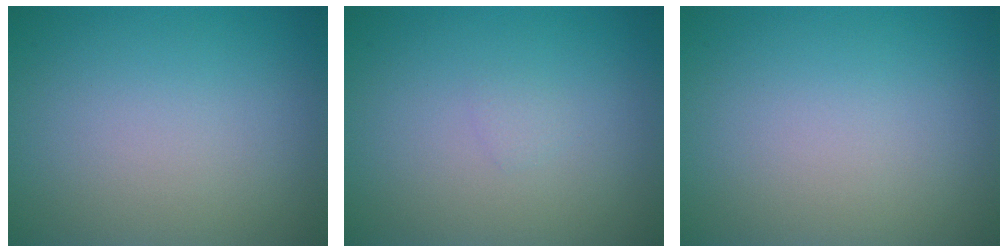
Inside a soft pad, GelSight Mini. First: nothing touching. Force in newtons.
{"total": 0.5, "press": 0.5, "slide": 0.0}
{"total": 0.0}